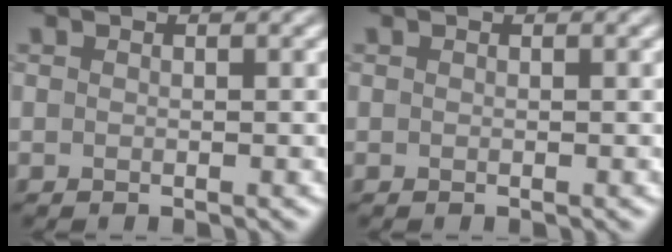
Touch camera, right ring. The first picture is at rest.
{"total": 0.0}